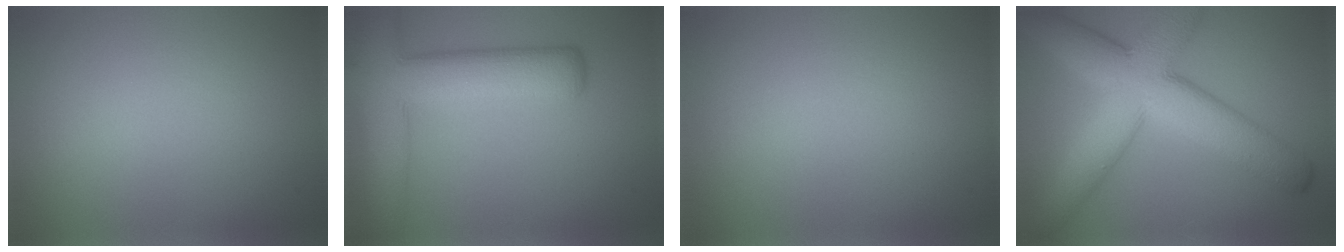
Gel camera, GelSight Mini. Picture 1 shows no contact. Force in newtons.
{"total": 9.3, "press": 9.2, "slide": 0.5}
{"total": 0.0}
{"total": 10.7, "press": 10.7, "slide": 0.6}